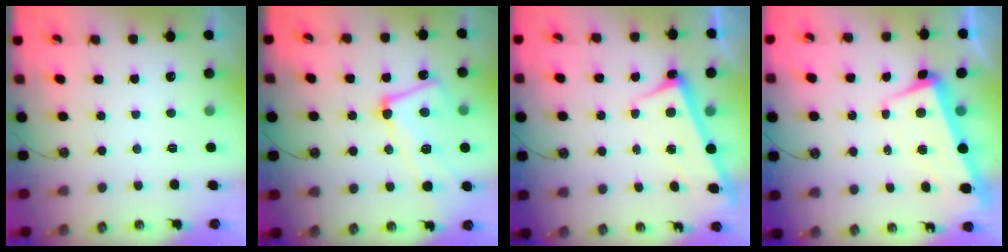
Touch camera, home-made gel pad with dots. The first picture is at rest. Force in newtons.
{"total": 10.5, "press": 10.4, "slide": 1.7}
{"total": 2.8, "press": 2.8, "slide": 0.3}
{"total": 2.1, "press": 0.6, "slide": 2.0}